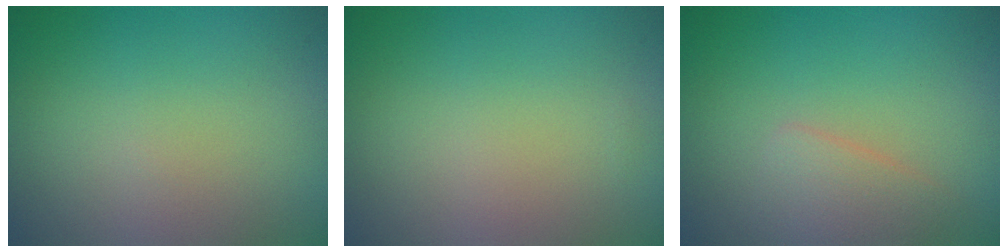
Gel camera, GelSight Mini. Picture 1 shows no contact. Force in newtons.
{"total": 0.0}
{"total": 2.2, "press": 2.2, "slide": 0.0}